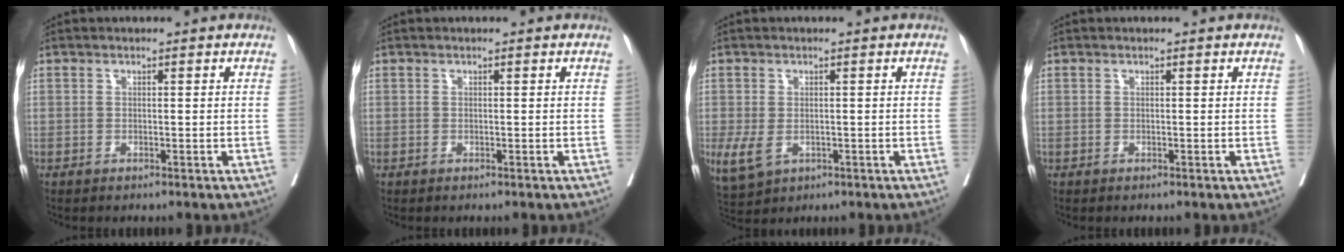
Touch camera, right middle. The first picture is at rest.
{"total": 0.0}
{"total": 5.0, "force": [-1.4, 3.2, 3.6], "torque": [-0.078, -0.010, -0.014]}
{"total": 0.0}